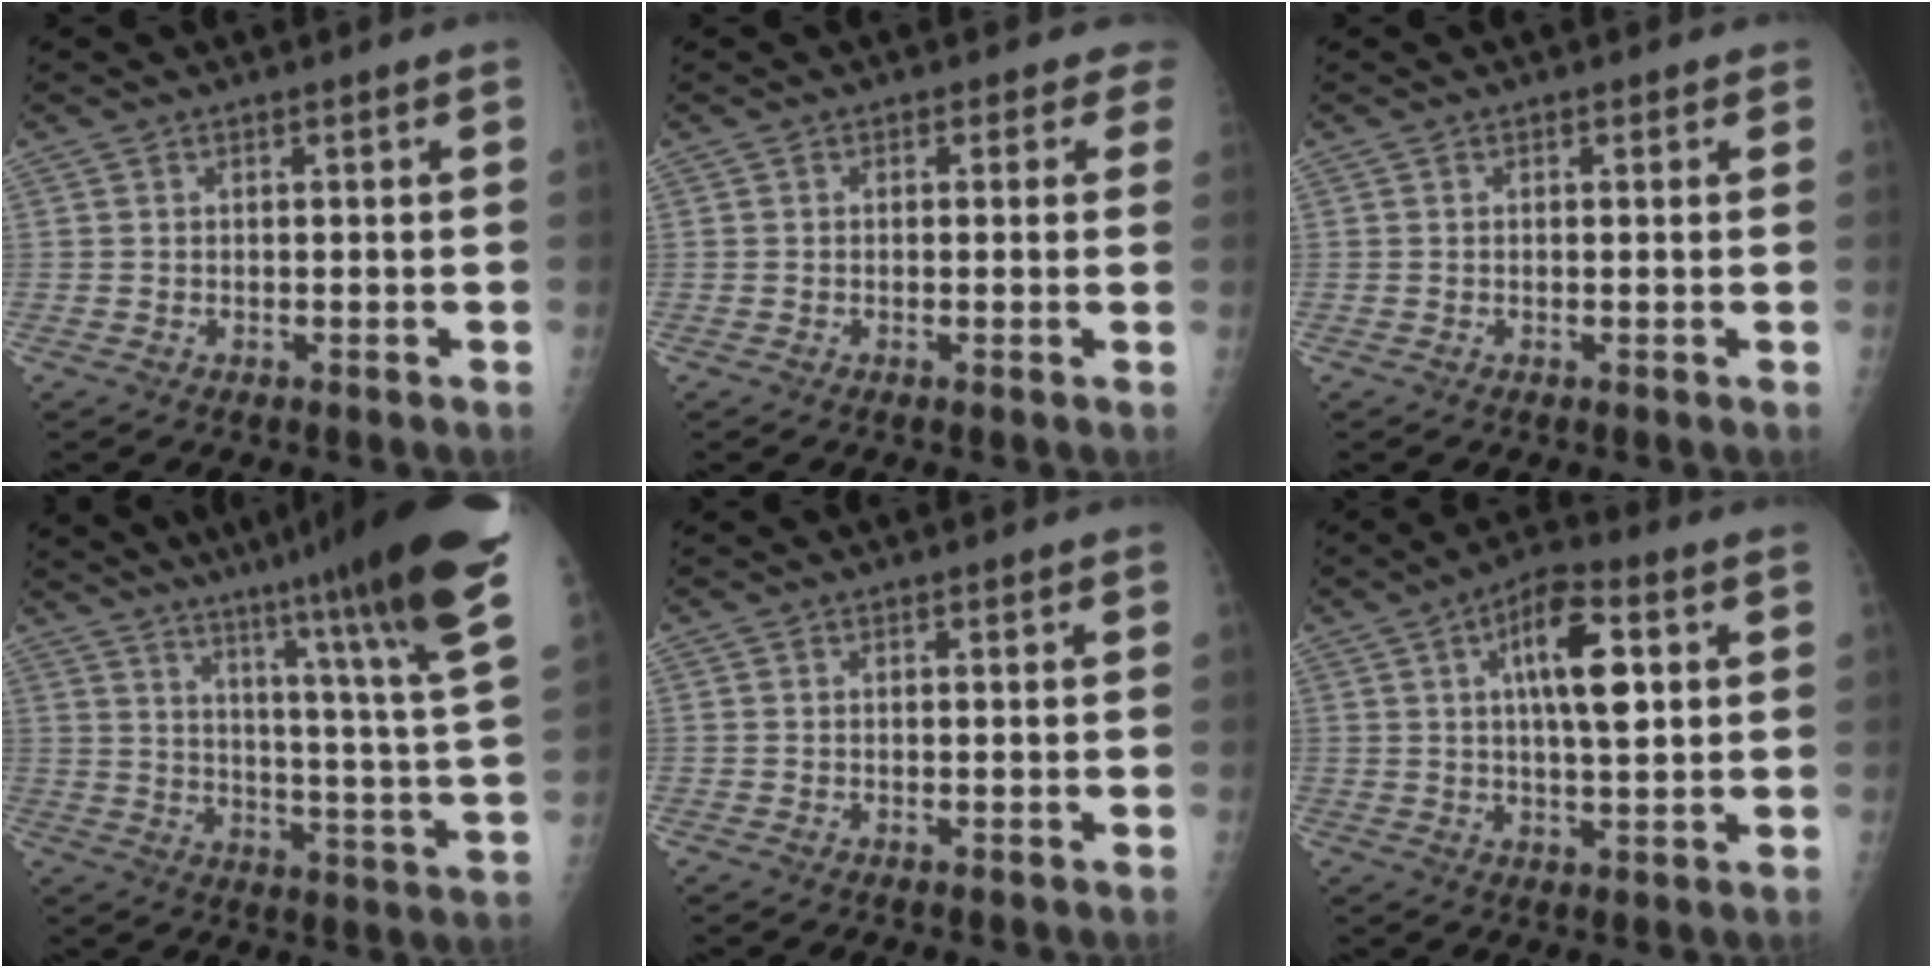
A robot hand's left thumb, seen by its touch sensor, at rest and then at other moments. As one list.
[{"total": 2.5, "force": [1.5, 1.8, 0.7], "torque": [0.020, -0.004, -0.002]}, {"total": 0.6, "force": [0.3, 0.4, 0.2], "torque": [0.004, 0.000, -0.001]}, {"total": 28.0, "force": [19.8, 0.7, 19.8], "torque": [-0.269, -0.112, 0.274]}, {"total": 0.0}, {"total": 11.6, "force": [3.3, 4.2, 10.3], "torque": [-0.159, 0.002, 0.048]}]